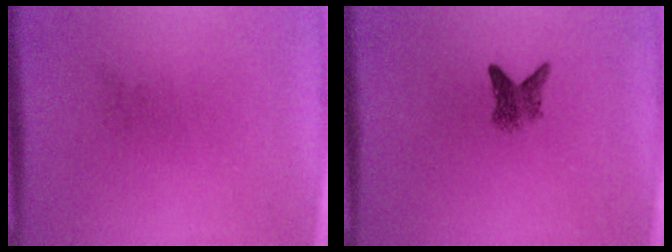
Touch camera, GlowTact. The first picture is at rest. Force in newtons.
{"total": 2.6}